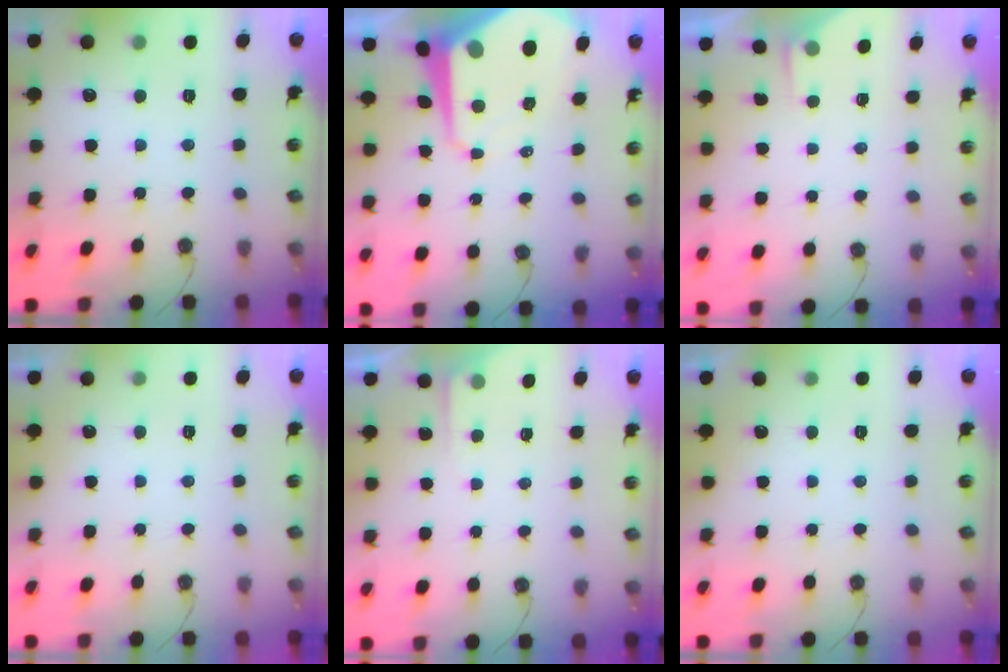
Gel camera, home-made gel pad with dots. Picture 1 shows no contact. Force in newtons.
{"total": 11.8, "press": 11.8, "slide": 1.2}
{"total": 1.4, "press": 1.3, "slide": 0.2}
{"total": 0.0}
{"total": 3.7, "press": 3.7, "slide": 0.4}
{"total": 0.0}